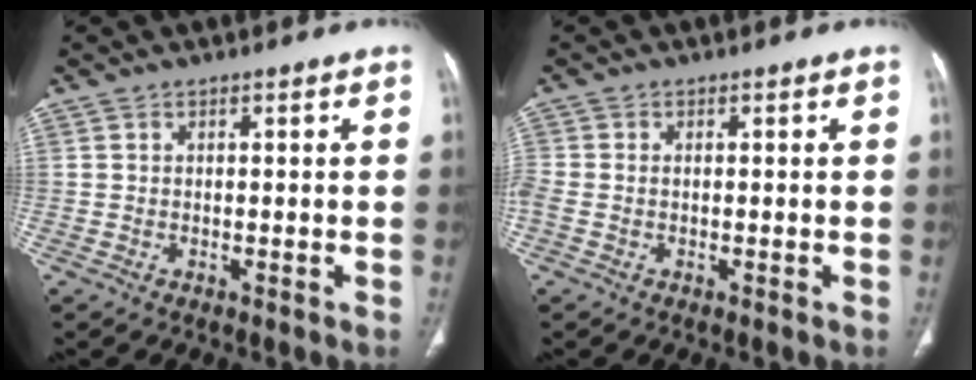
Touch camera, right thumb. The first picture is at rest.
{"total": 2.3, "force": [-0.3, 1.3, 1.8], "torque": [-0.058, 0.005, -0.006]}